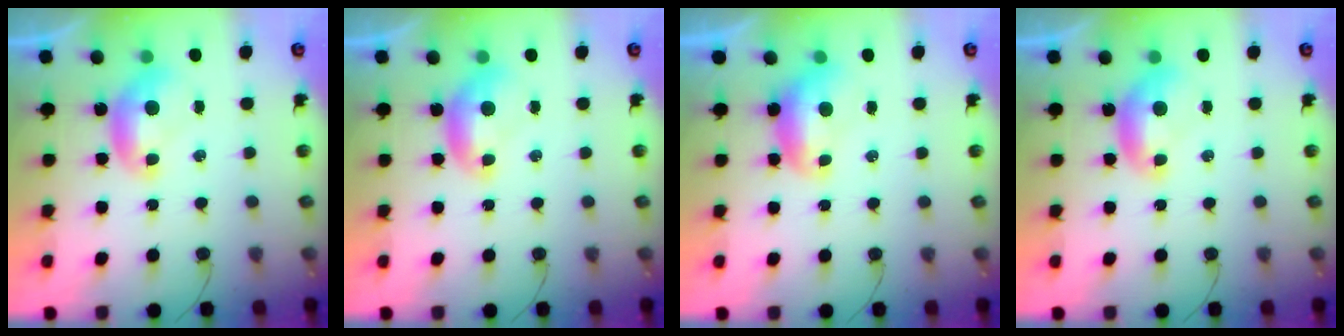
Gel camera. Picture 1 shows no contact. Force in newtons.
{"total": 0.0}
{"total": 1.2, "press": 1.1, "slide": 0.3}
{"total": 0.0}